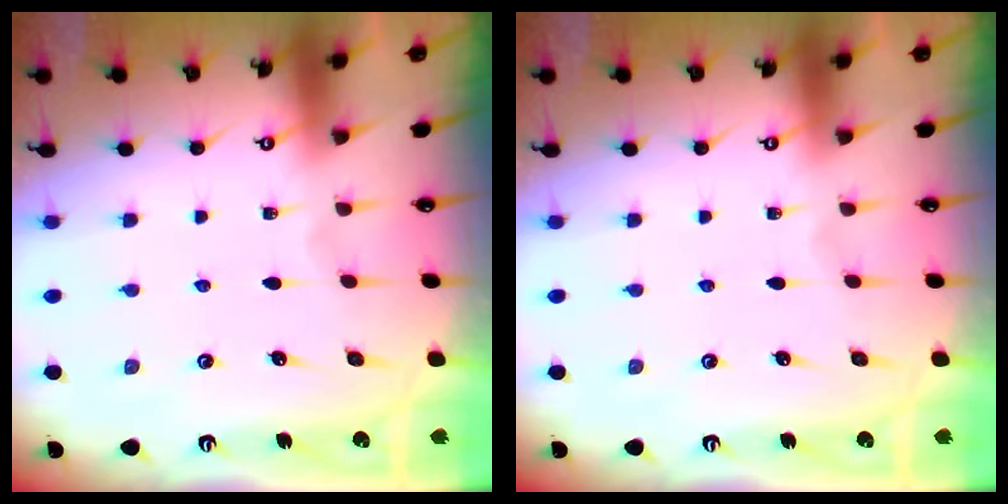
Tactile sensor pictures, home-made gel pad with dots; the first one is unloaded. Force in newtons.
{"total": 0.0}